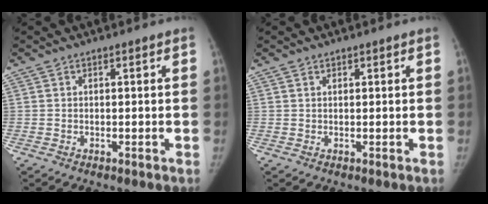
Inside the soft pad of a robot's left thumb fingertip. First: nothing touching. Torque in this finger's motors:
{"motor_torque": [-0.25, -0.07, -0.39, 0.24, -0.03]}